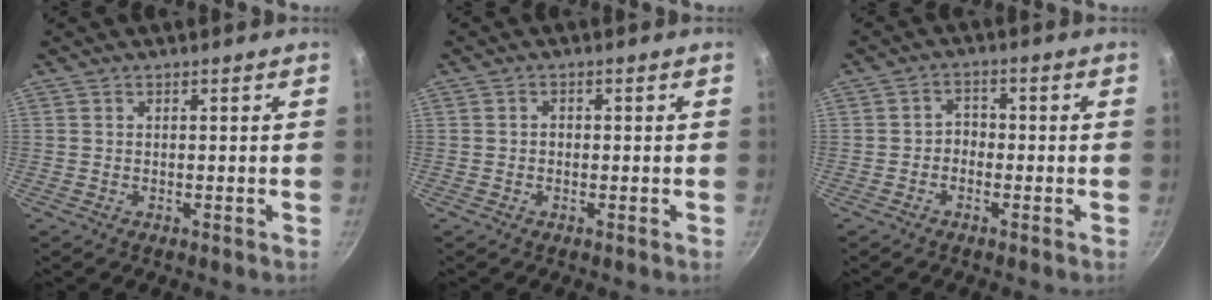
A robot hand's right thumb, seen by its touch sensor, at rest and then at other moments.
{"total": 1.1, "force": [-0.2, 1.0, 0.6], "torque": [-0.009, 0.005, -0.005]}
{"total": 2.6, "force": [-1.1, 2.0, 1.2], "torque": [-0.005, 0.018, -0.026]}